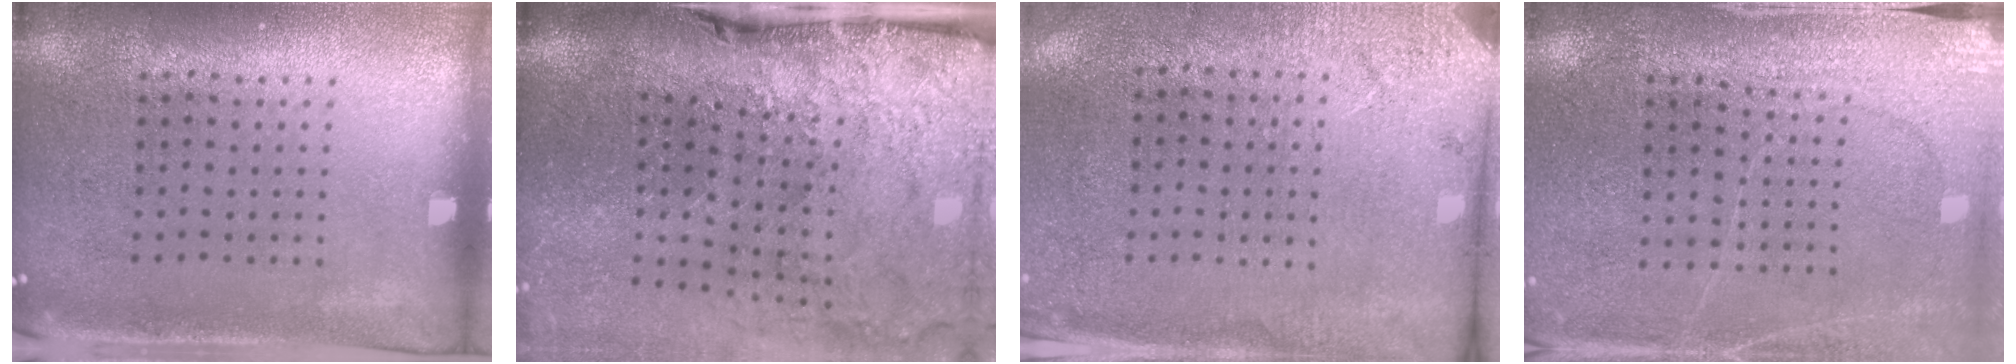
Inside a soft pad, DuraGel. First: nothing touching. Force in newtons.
{"total": 4.7, "press": 3.6, "slide": 3.0}
{"total": 2.6, "press": 2.3, "slide": 1.2}
{"total": 2.9, "press": 2.9, "slide": 0.2}